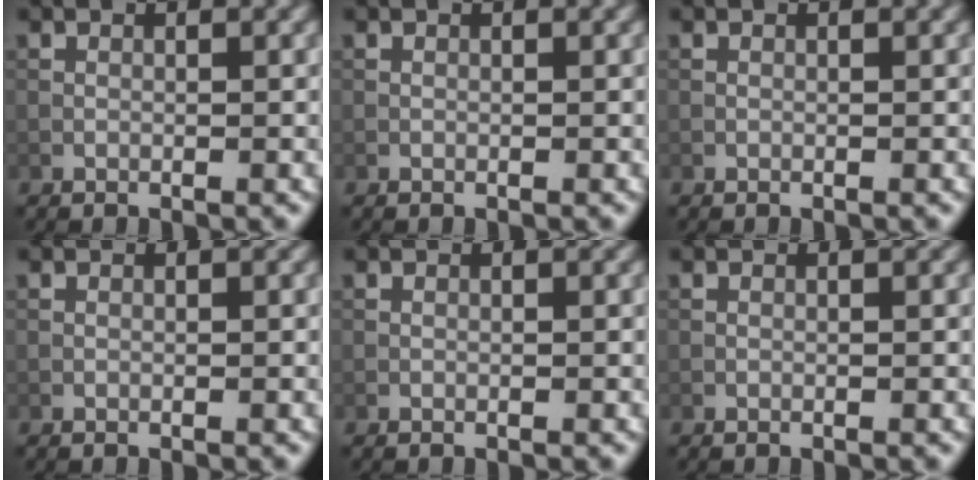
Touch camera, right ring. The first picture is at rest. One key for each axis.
{"total": 0.0}
{"total": 0.0}
{"total": 0.0}
{"total": 0.0}
{"total": 0.0}